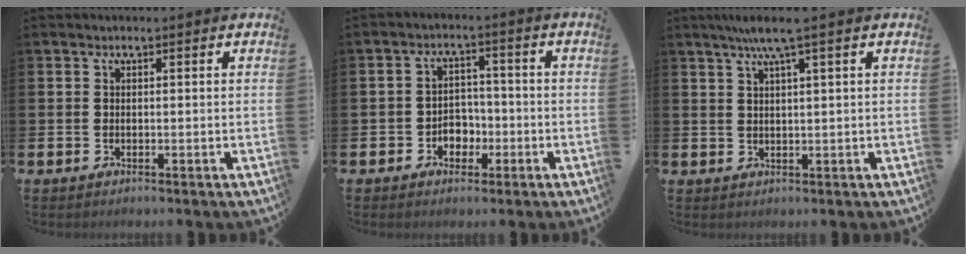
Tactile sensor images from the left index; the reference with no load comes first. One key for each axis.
{"total": 3.4, "fx": -1.7, "fy": 2.7, "fz": 1.1, "tx": -0.029, "ty": 0.005, "tz": -0.041}
{"total": 3.9, "fx": 2.6, "fy": -0.1, "fz": 2.9, "tx": -0.065, "ty": 0.004, "tz": 0.045}